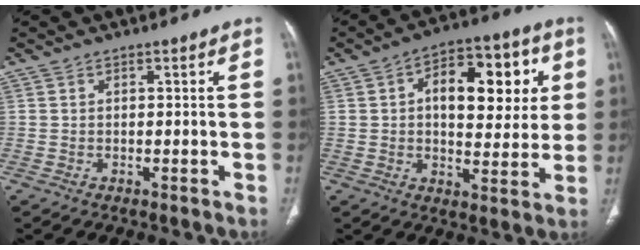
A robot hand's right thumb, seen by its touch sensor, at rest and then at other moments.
{"total": 16.5, "force": [3.8, 9.1, 13.3], "torque": [-0.143, 0.010, 0.052]}